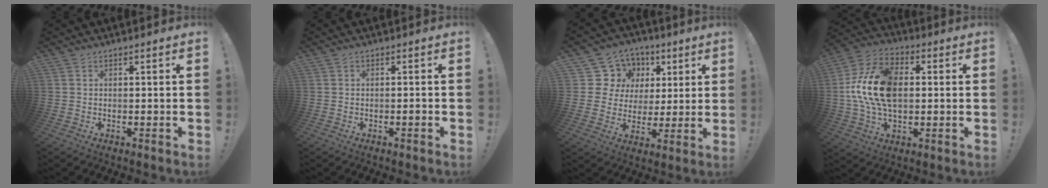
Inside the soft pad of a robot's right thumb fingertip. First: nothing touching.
{"total": 1.3, "force": [-0.7, 0.1, 1.0], "torque": [-0.019, 0.004, -0.011]}
{"total": 11.1, "force": [4.2, 10.1, 2.2], "torque": [-0.028, -0.030, 0.095]}
{"total": 19.5, "force": [1.1, 12.7, 14.8], "torque": [-0.268, 0.016, 0.026]}